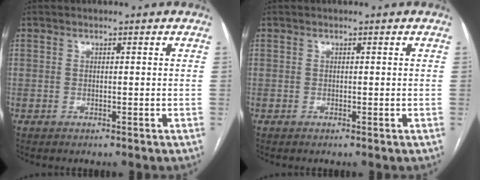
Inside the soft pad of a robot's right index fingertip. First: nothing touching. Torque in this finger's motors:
{"motor_torque": [0.00, -0.02, -0.01, 0.01]}